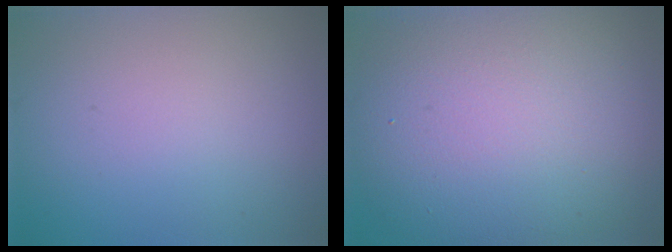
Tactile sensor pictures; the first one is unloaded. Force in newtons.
{"total": 13.4, "press": 13.4, "slide": 1.0}